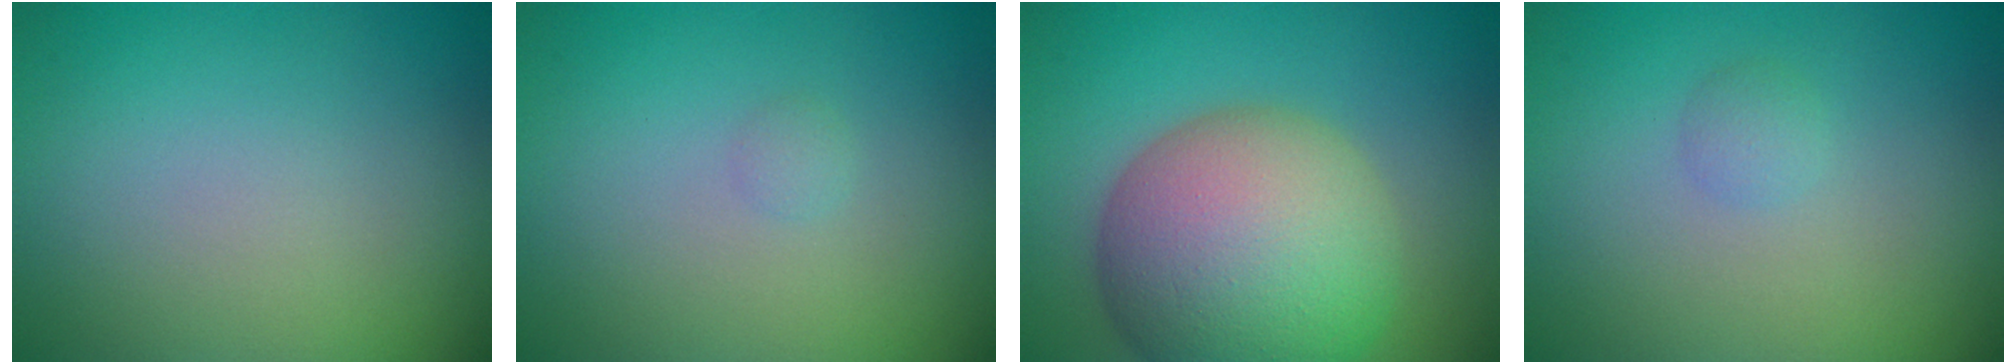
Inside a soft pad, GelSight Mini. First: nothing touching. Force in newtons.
{"total": 0.5, "press": 0.5, "slide": 0.0}
{"total": 12.6, "press": 12.6, "slide": 0.5}
{"total": 1.0, "press": 1.0, "slide": 0.0}